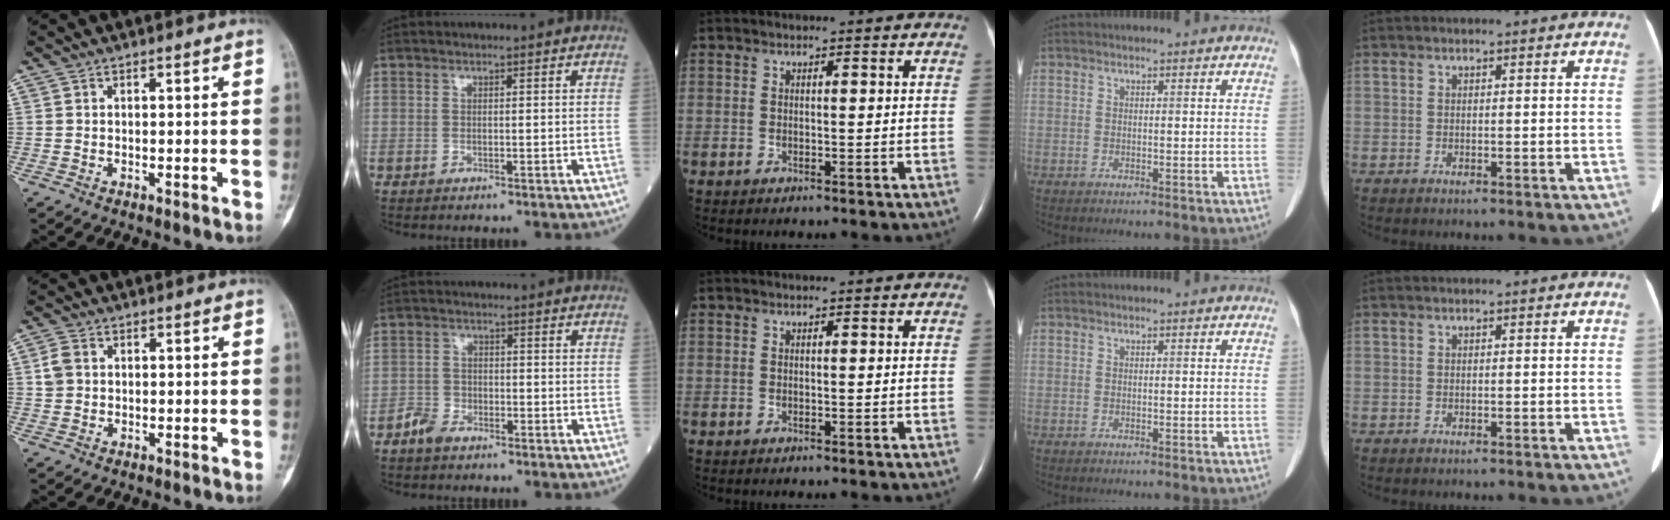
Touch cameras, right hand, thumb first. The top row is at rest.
{"thumb": {"total": 2.9, "force": [0.5, 2.3, 1.6], "torque": [-0.031, 0.006, 0.008]}, "index": {"total": 3.1, "force": [-2.3, 1.6, 1.1], "torque": [-0.022, 0.005, -0.043]}}